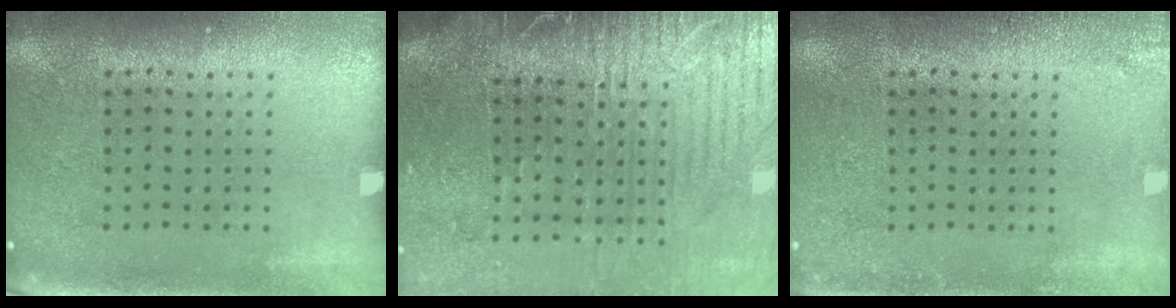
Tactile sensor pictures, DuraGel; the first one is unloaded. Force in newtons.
{"total": 3.6, "press": 3.4, "slide": 1.4}
{"total": 1.2, "press": 1.2, "slide": 0.0}